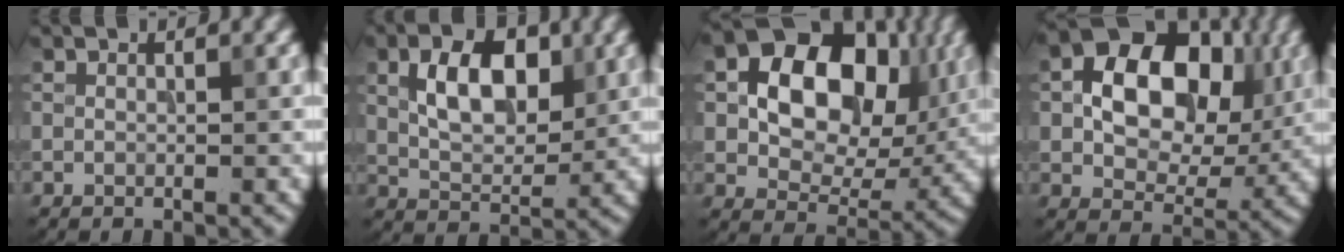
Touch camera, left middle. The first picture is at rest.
{"total": 6.0, "force": [1.7, 3.5, 4.6], "torque": [-0.078, 0.001, 0.028]}
{"total": 12.9, "force": [2.6, 8.7, 9.1], "torque": [-0.134, 0.005, 0.040]}
{"total": 11.3, "force": [1.8, 7.8, 8.0], "torque": [-0.121, 0.009, 0.021]}